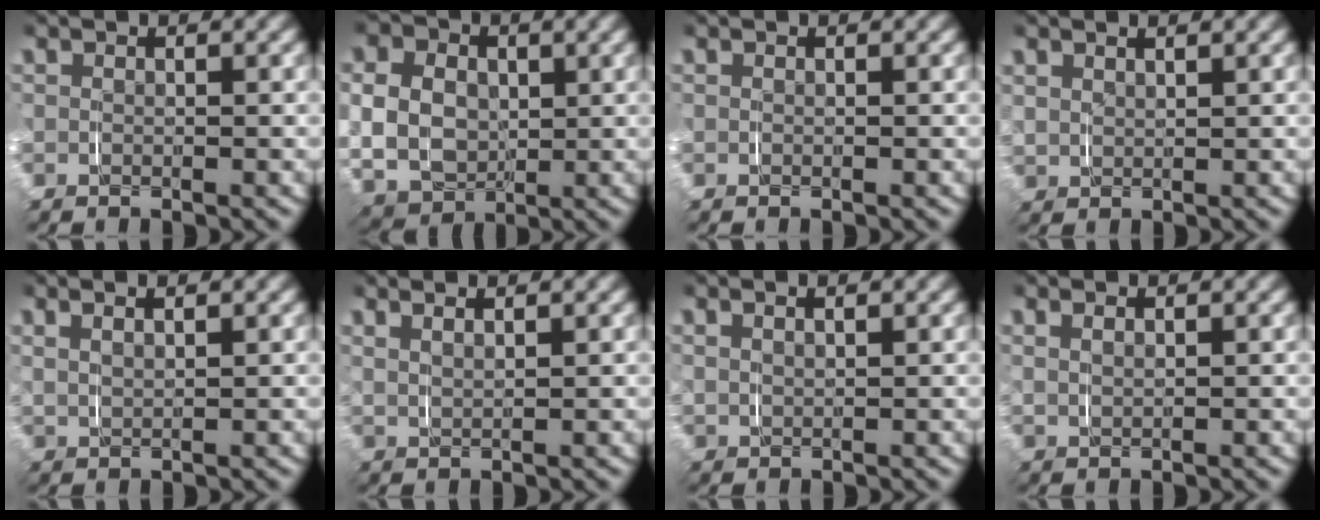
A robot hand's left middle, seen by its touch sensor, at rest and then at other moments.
{"total": 10.0, "force": [0.6, 8.6, 5.1], "torque": [-0.136, -0.031, 0.017]}
{"total": 0.0}
{"total": 1.7, "force": [1.4, 1.0, 0.5], "torque": [-0.017, -0.002, 0.031]}
{"total": 2.1, "force": [1.5, 0.8, 1.1], "torque": [-0.021, 0.005, 0.030]}
{"total": 2.7, "force": [2.1, 0.8, 1.3], "torque": [-0.019, 0.007, 0.038]}
{"total": 1.3, "force": [1.0, 0.7, 0.6], "torque": [-0.015, 0.001, 0.024]}
{"total": 1.3, "force": [1.0, 0.5, 0.7], "torque": [-0.013, 0.002, 0.023]}